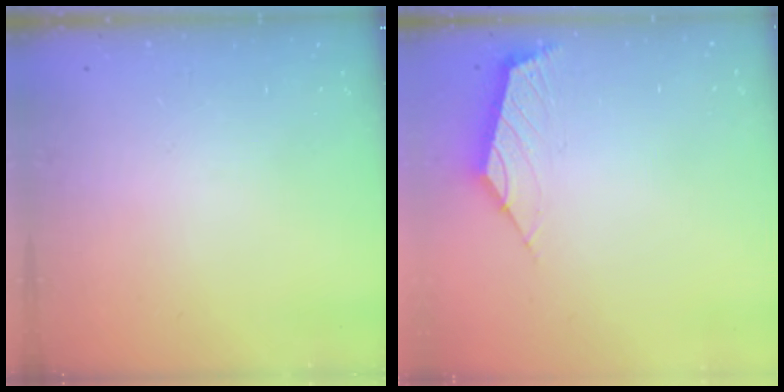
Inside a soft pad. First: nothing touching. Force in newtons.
{"total": 2.5, "press": 2.4, "slide": 0.7}